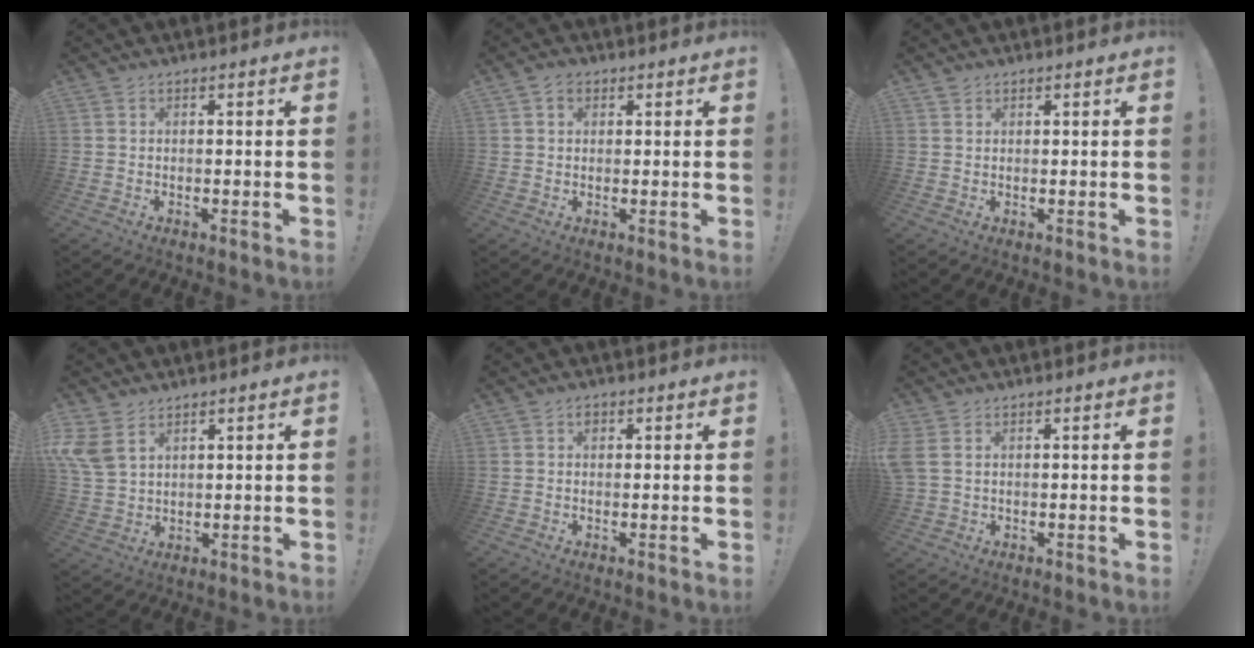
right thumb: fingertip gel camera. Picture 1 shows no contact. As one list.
[{"total": 2.8, "force": [1.2, 2.1, 1.3], "torque": [-0.017, 0.000, 0.021]}, {"total": 1.1, "force": [0.8, 0.6, 0.2], "torque": [0.002, -0.002, 0.016]}, {"total": 8.1, "force": [4.4, 5.0, 4.7], "torque": [-0.097, -0.015, 0.088]}, {"total": 1.1, "force": [0.3, 1.0, 0.5], "torque": [-0.001, 0.001, 0.003]}, {"total": 3.4, "force": [1.2, 2.2, 2.3], "torque": [-0.064, 0.000, 0.023]}]